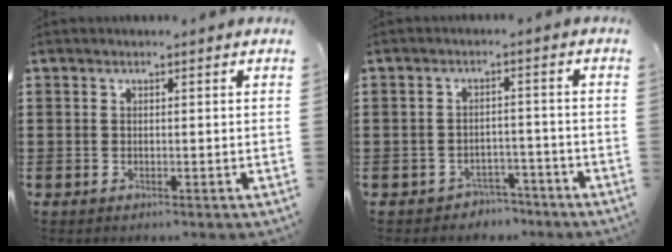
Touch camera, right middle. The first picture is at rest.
{"total": 2.8, "force": [-2.8, 0.7, -0.2], "torque": [-0.007, 0.002, -0.061]}